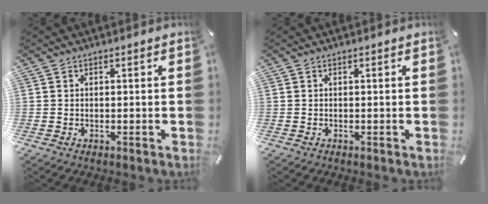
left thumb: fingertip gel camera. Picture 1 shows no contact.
{"total": 0.0}